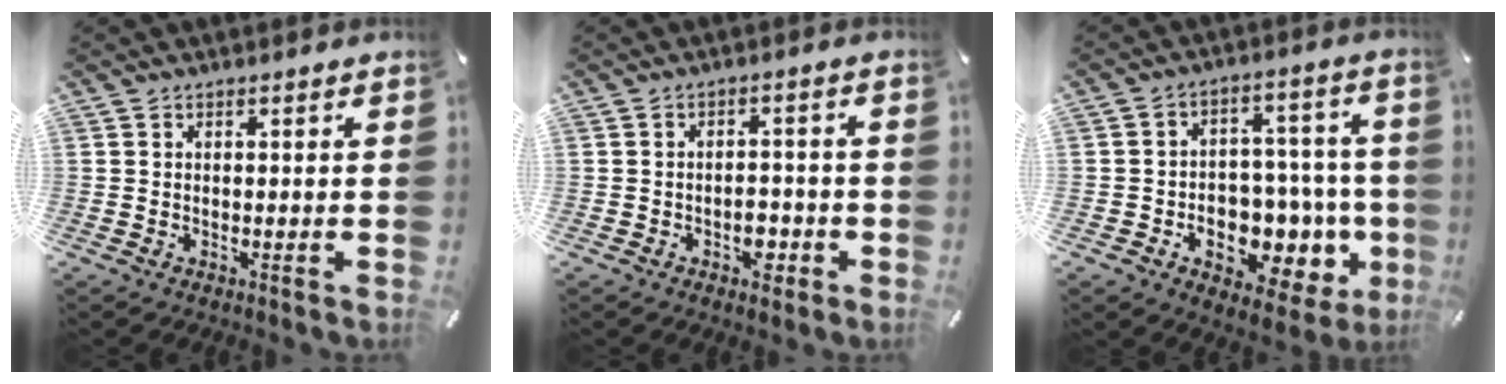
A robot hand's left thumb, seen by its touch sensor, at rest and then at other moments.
{"total": 4.6, "force": [-1.9, 3.0, 2.9], "torque": [-0.039, 0.006, -0.032]}
{"total": 11.6, "force": [-3.5, 8.6, 7.0], "torque": [-0.080, 0.010, -0.047]}